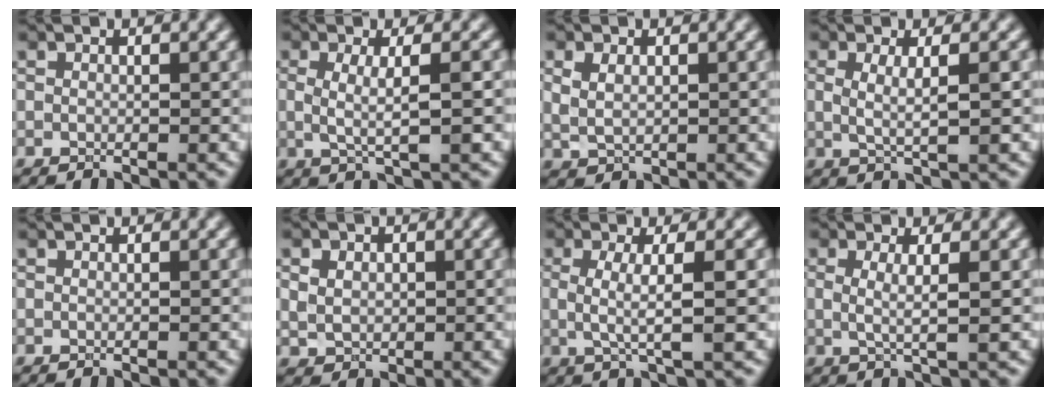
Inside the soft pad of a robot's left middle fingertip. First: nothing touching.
{"total": 3.1, "force": [0.0, 0.7, 3.0], "torque": [-0.055, -0.005, 0.001]}
{"total": 2.2, "force": [0.5, 1.5, 1.5], "torque": [-0.033, -0.003, 0.016]}
{"total": 2.7, "force": [0.2, 0.6, 2.6], "torque": [-0.047, -0.006, 0.004]}
{"total": 0.0}
{"total": 3.2, "force": [0.9, 2.6, 1.6], "torque": [-0.031, 0.006, 0.011]}
{"total": 3.4, "force": [0.0, 0.7, 3.3], "torque": [-0.063, -0.005, 0.000]}
{"total": 2.3, "force": [0.2, 0.5, 2.3], "torque": [-0.043, -0.007, 0.002]}